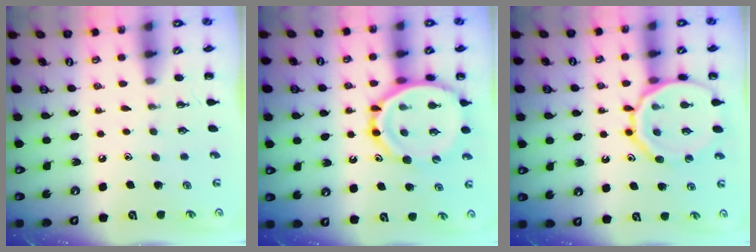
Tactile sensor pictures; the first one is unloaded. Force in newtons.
{"total": 17.0, "press": 16.6, "slide": 3.6}
{"total": 16.7, "press": 16.6, "slide": 1.9}